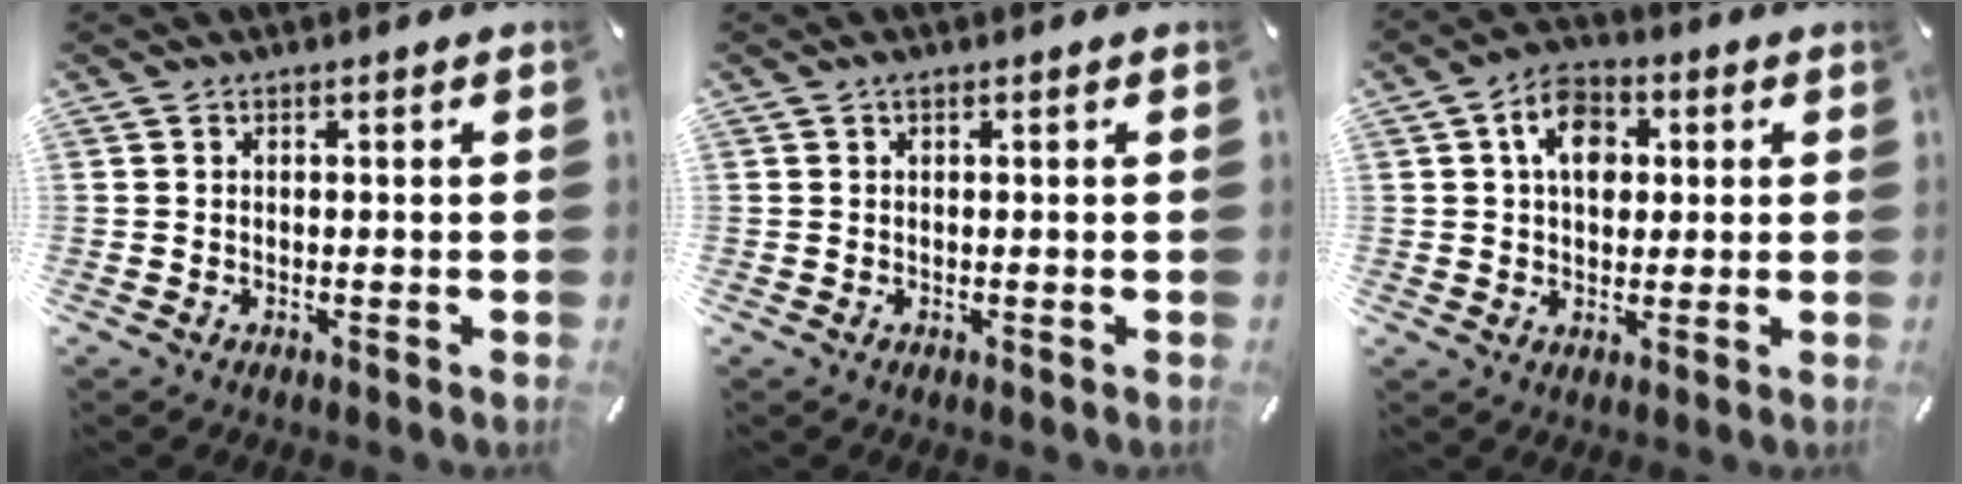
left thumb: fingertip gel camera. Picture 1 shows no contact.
{"total": 0.6, "force": [0.3, 0.2, 0.5], "torque": [-0.009, 0.002, 0.004]}
{"total": 8.6, "force": [1.9, 6.3, 5.6], "torque": [-0.085, 0.007, 0.032]}